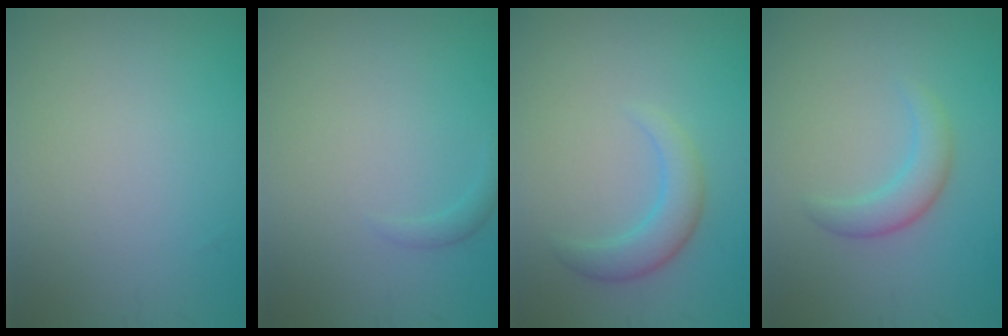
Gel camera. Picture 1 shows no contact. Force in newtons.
{"total": 0.7, "press": 0.7, "slide": 0.1}
{"total": 2.8, "press": 2.8, "slide": 0.1}
{"total": 2.4, "press": 2.4, "slide": 0.1}